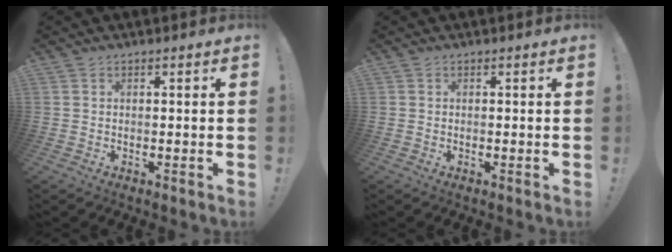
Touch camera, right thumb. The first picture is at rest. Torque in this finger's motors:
{"motor_torque": [-0.17, -0.18, -0.06, -0.02, -0.14]}